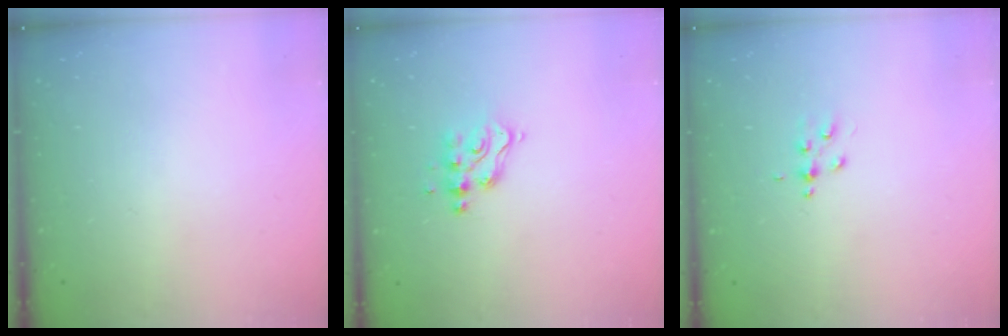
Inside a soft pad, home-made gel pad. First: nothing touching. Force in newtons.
{"total": 6.2, "press": 6.2, "slide": 0.2}
{"total": 4.4, "press": 3.9, "slide": 2.0}